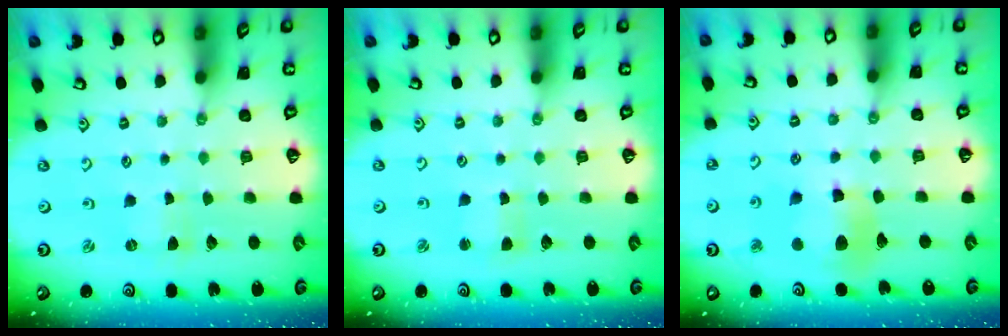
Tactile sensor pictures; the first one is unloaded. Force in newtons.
{"total": 2.3, "press": 2.3, "slide": 0.4}
{"total": 11.2, "press": 11.1, "slide": 1.4}